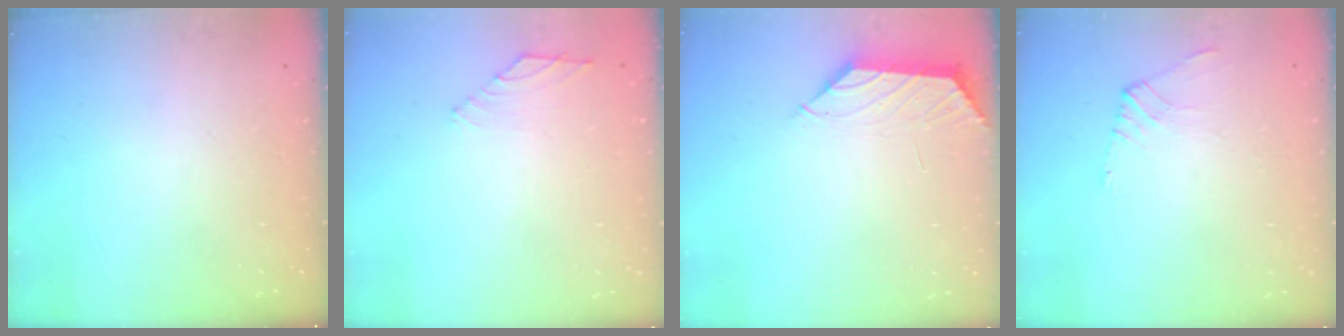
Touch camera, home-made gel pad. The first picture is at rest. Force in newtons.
{"total": 1.4, "press": 1.3, "slide": 0.6}
{"total": 1.2, "press": 1.1, "slide": 0.4}
{"total": 2.9, "press": 2.9, "slide": 0.5}